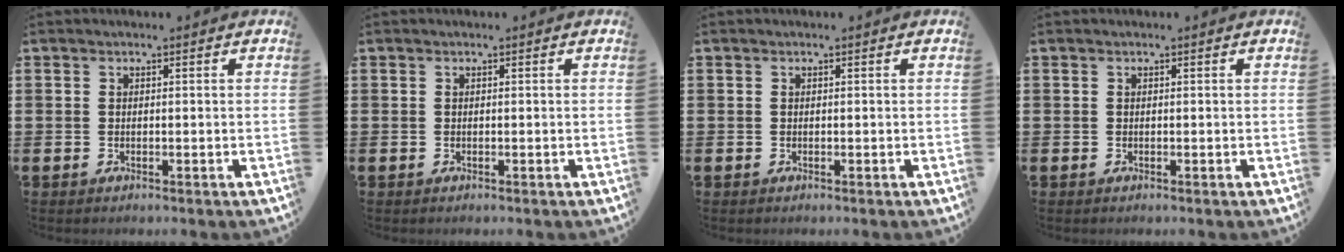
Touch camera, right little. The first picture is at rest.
{"total": 0.0}
{"total": 0.0}
{"total": 0.0}